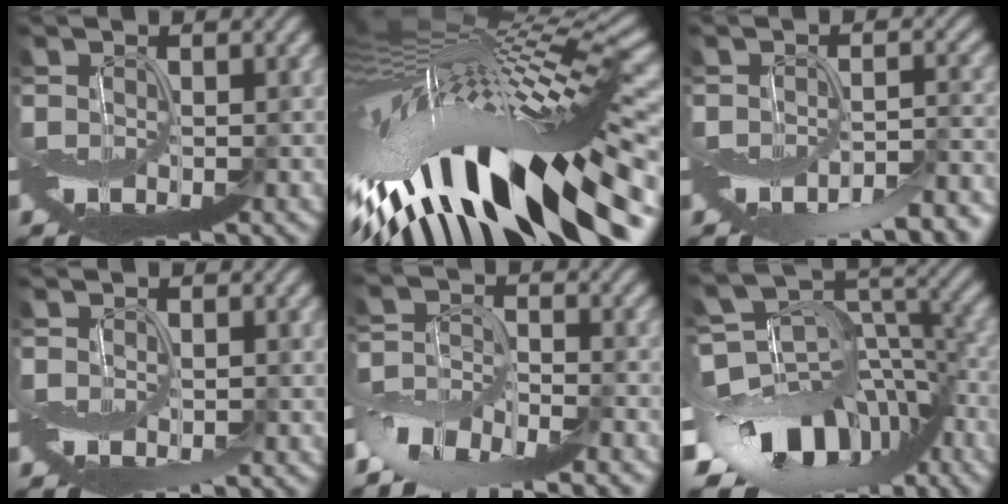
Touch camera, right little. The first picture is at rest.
{"total": 17.4, "force": [-2.7, 5.6, 16.2], "torque": [-0.265, -0.013, -0.035]}
{"total": 5.7, "force": [-3.6, 1.9, 4.0], "torque": [-0.060, -0.009, -0.053]}
{"total": 0.6, "force": [0.2, 0.4, 0.4], "torque": [-0.004, -0.005, 0.006]}
{"total": 6.0, "force": [-4.5, 2.3, 3.2], "torque": [-0.052, 0.002, -0.089]}
{"total": 10.8, "force": [-5.5, 7.9, 5.0], "torque": [-0.088, 0.017, -0.090]}